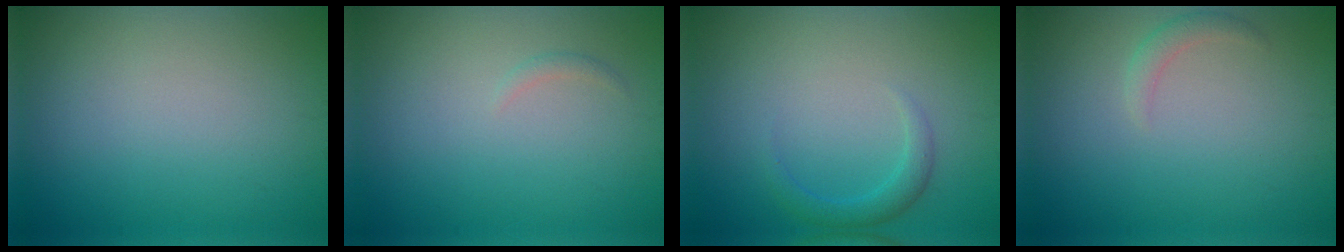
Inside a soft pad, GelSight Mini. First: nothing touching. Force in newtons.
{"total": 0.5, "press": 0.5, "slide": 0.0}
{"total": 1.7, "press": 1.7, "slide": 0.2}
{"total": 1.2, "press": 1.2, "slide": 0.2}